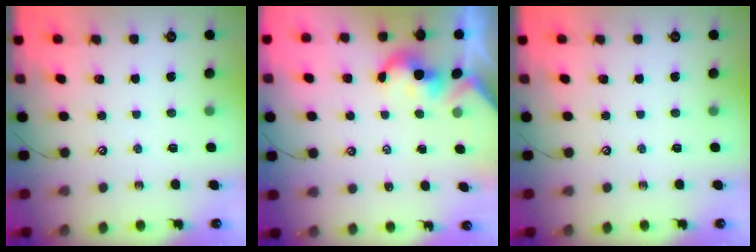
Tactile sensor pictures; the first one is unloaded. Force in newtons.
{"total": 2.0, "press": 2.0, "slide": 0.4}
{"total": 0.0}